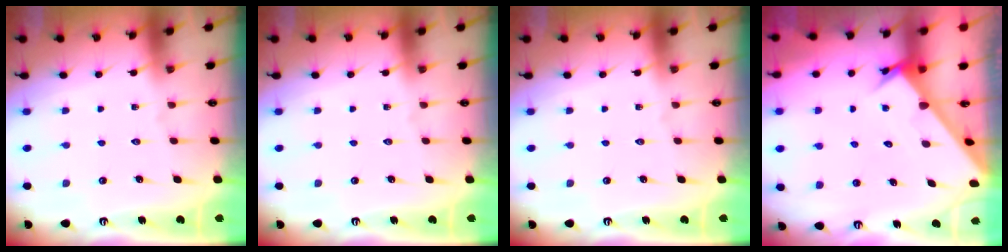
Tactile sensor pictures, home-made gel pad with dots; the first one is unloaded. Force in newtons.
{"total": 0.0}
{"total": 0.0}
{"total": 2.8, "press": 2.8, "slide": 0.1}